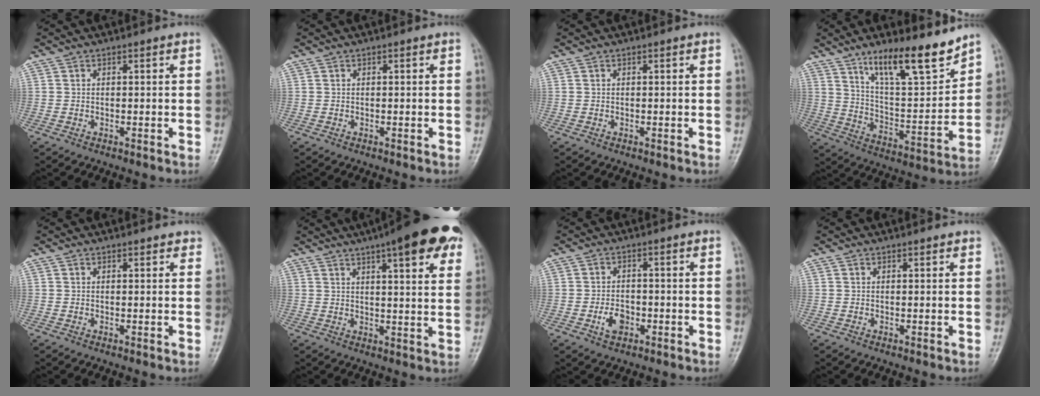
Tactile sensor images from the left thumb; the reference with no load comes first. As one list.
[{"total": 0.0}, {"total": 0.0}, {"total": 16.0, "force": [11.7, 3.8, 10.3], "torque": [-0.141, -0.078, 0.205]}, {"total": 1.4, "force": [1.2, 0.6, 0.5], "torque": [0.004, -0.003, 0.011]}, {"total": 17.4, "force": [9.8, 4.2, 13.7], "torque": [-0.165, -0.013, 0.121]}, {"total": 3.8, "force": [-1.4, 2.7, 2.4], "torque": [-0.034, 0.006, -0.025]}, {"total": 0.9, "force": [0.7, 0.3, 0.4], "torque": [-0.003, -0.002, 0.008]}]